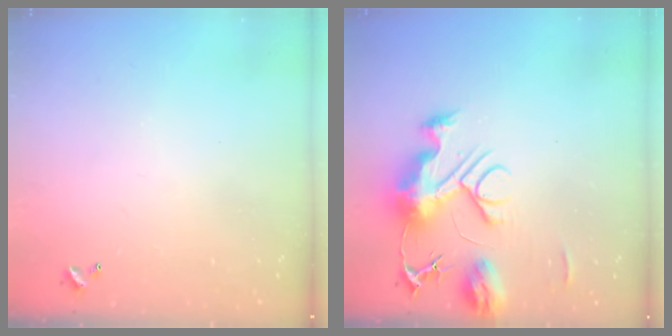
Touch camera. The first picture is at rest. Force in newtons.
{"total": 12.6, "press": 12.6, "slide": 1.2}